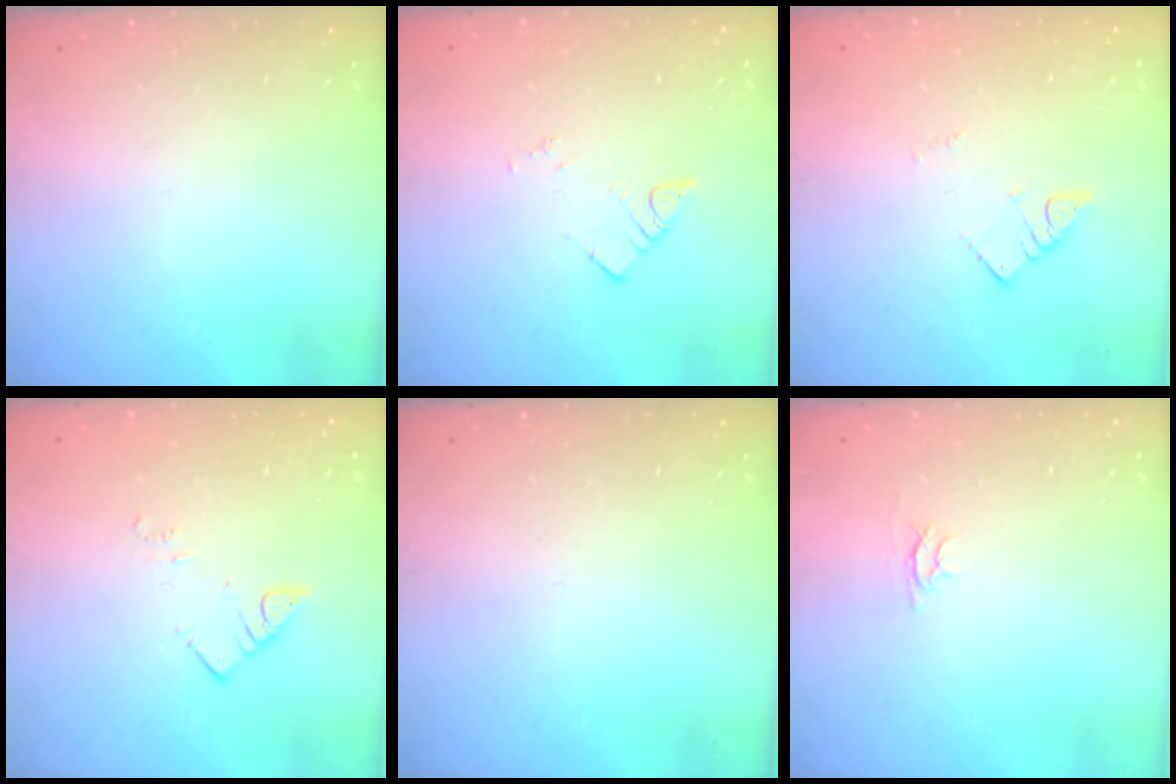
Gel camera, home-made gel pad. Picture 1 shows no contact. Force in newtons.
{"total": 3.7, "press": 3.7, "slide": 0.5}
{"total": 2.6, "press": 2.6, "slide": 0.1}
{"total": 3.8, "press": 3.7, "slide": 0.5}
{"total": 0.0}
{"total": 2.4, "press": 2.4, "slide": 0.3}